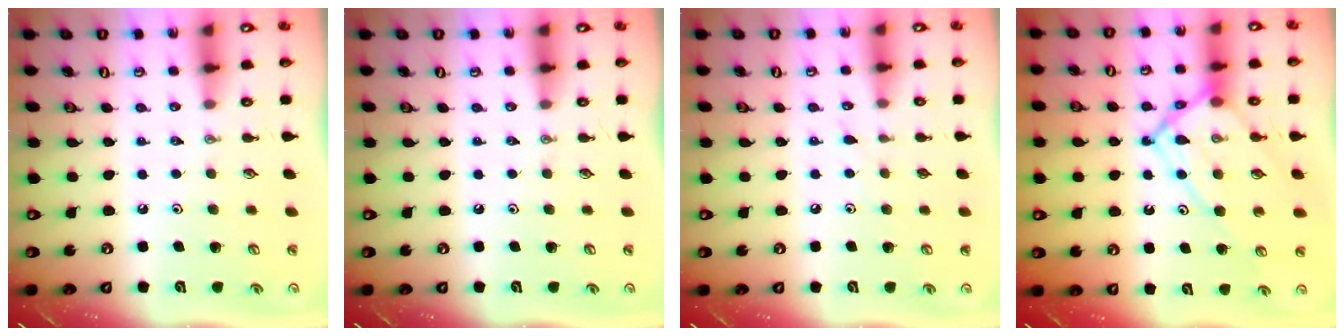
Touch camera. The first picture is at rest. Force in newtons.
{"total": 0.0}
{"total": 4.0, "press": 4.0, "slide": 0.5}
{"total": 12.6, "press": 12.6, "slide": 1.1}